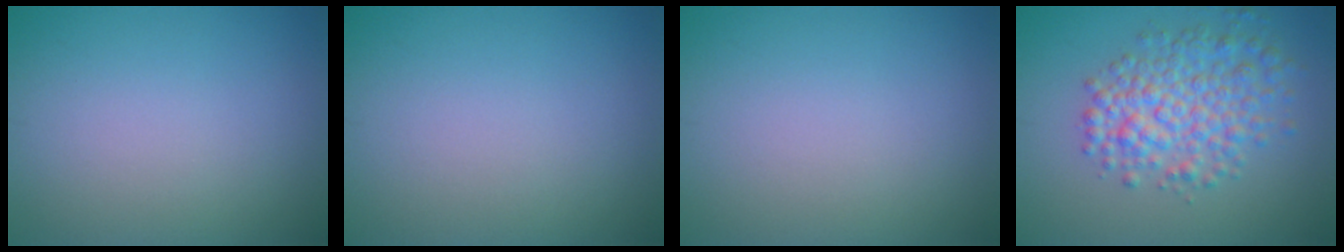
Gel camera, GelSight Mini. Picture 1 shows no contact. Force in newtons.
{"total": 0.0}
{"total": 0.0}
{"total": 5.4, "press": 5.4, "slide": 0.1}